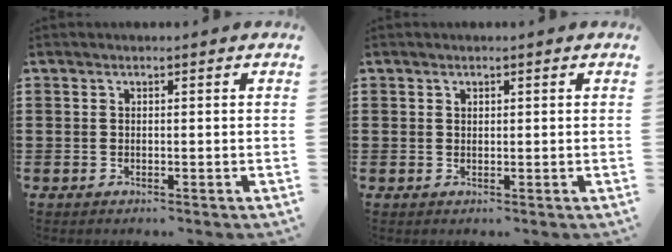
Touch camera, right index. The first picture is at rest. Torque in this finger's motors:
{"motor_torque": [-1.05, 1.08, -0.02, -0.01]}